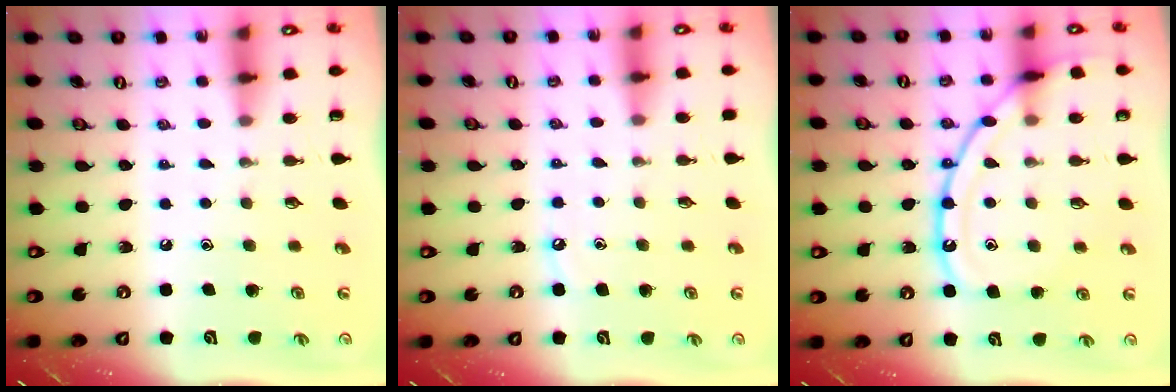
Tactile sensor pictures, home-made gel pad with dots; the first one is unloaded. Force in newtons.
{"total": 4.2, "press": 4.2, "slide": 0.6}
{"total": 15.4, "press": 15.4, "slide": 1.2}